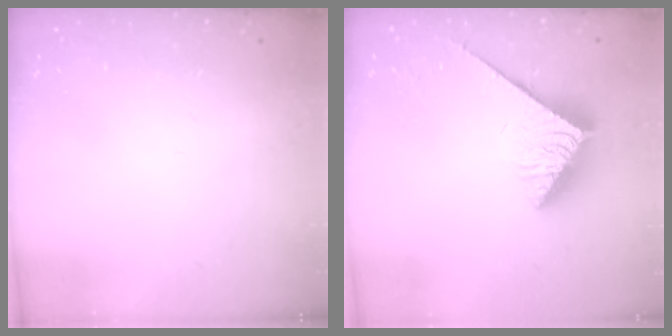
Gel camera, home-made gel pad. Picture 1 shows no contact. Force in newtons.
{"total": 3.8, "press": 3.8, "slide": 0.6}